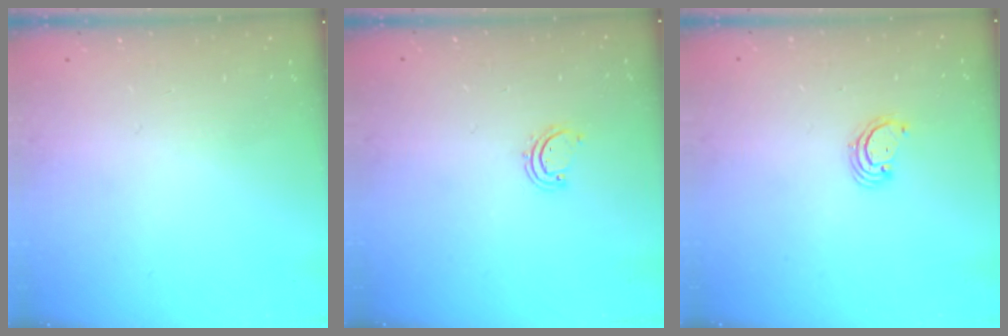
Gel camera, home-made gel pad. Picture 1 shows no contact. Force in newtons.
{"total": 2.9, "press": 2.9, "slide": 0.3}
{"total": 2.8, "press": 2.8, "slide": 0.2}